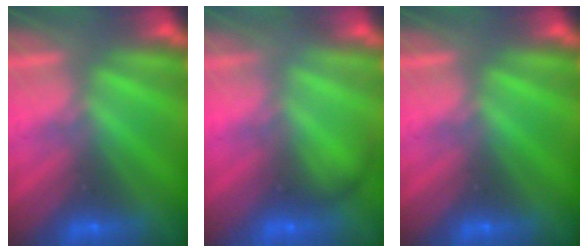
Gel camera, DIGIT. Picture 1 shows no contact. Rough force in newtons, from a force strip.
{"total": 2.0}
{"total": 0.0}